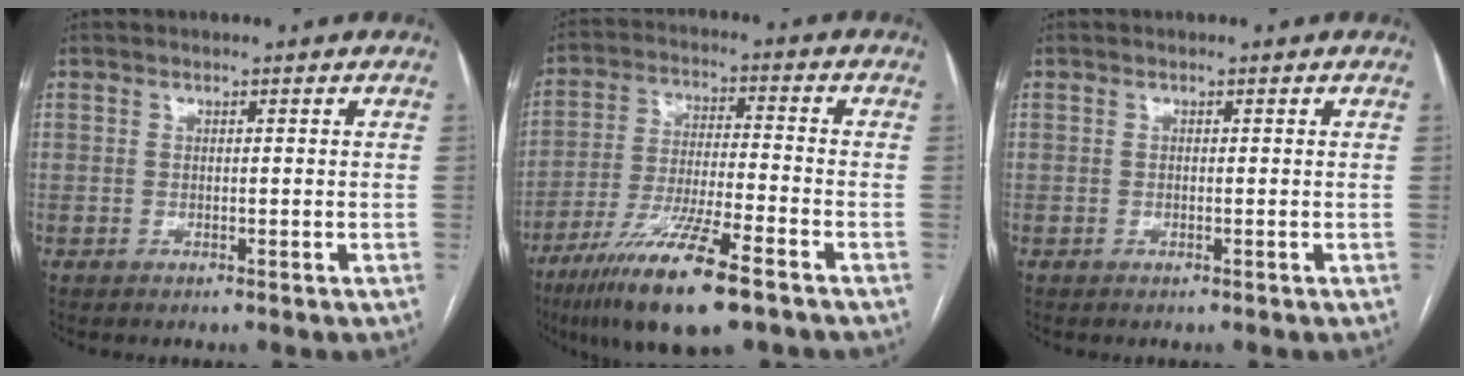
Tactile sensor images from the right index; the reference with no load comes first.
{"total": 15.1, "force": [-9.4, 1.4, 11.7], "torque": [-0.229, -0.039, -0.168]}
{"total": 0.0}